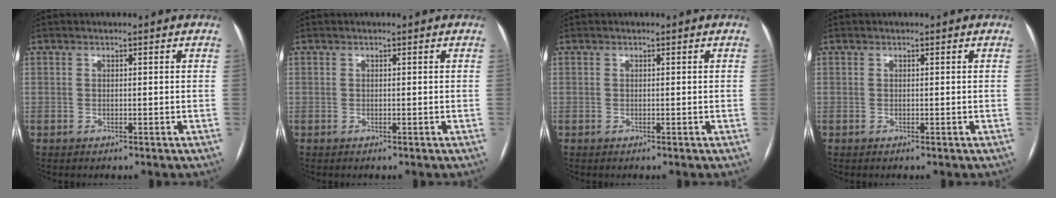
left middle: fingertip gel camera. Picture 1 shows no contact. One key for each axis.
{"total": 0.0}
{"total": 0.0}
{"total": 0.0}